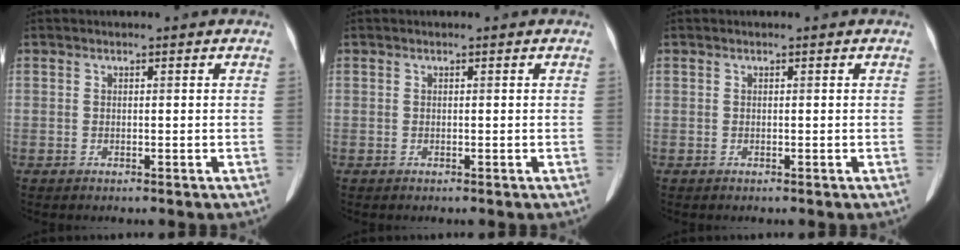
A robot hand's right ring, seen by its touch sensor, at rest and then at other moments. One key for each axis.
{"total": 0.0}
{"total": 0.0}